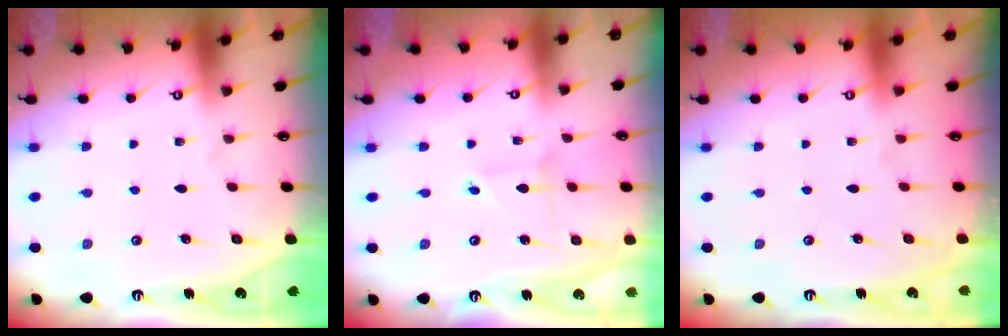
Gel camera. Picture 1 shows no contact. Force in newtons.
{"total": 1.8, "press": 1.8, "slide": 0.1}
{"total": 0.0}